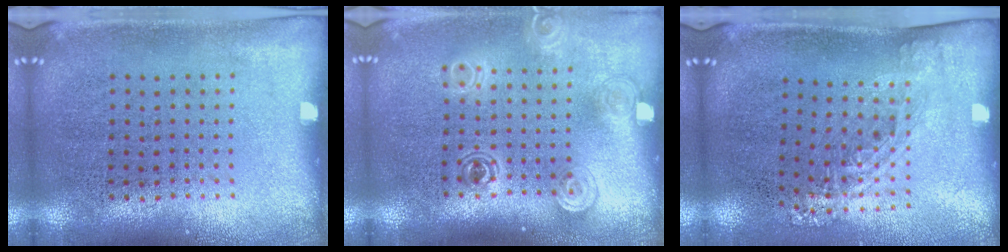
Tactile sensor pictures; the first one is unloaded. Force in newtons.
{"total": 1.4, "press": 1.2, "slide": 0.7}
{"total": 1.4, "press": 1.0, "slide": 0.9}